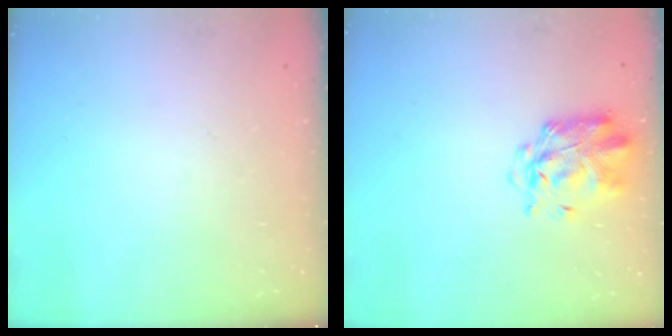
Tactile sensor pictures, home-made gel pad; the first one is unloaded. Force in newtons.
{"total": 2.9, "press": 2.8, "slide": 0.8}